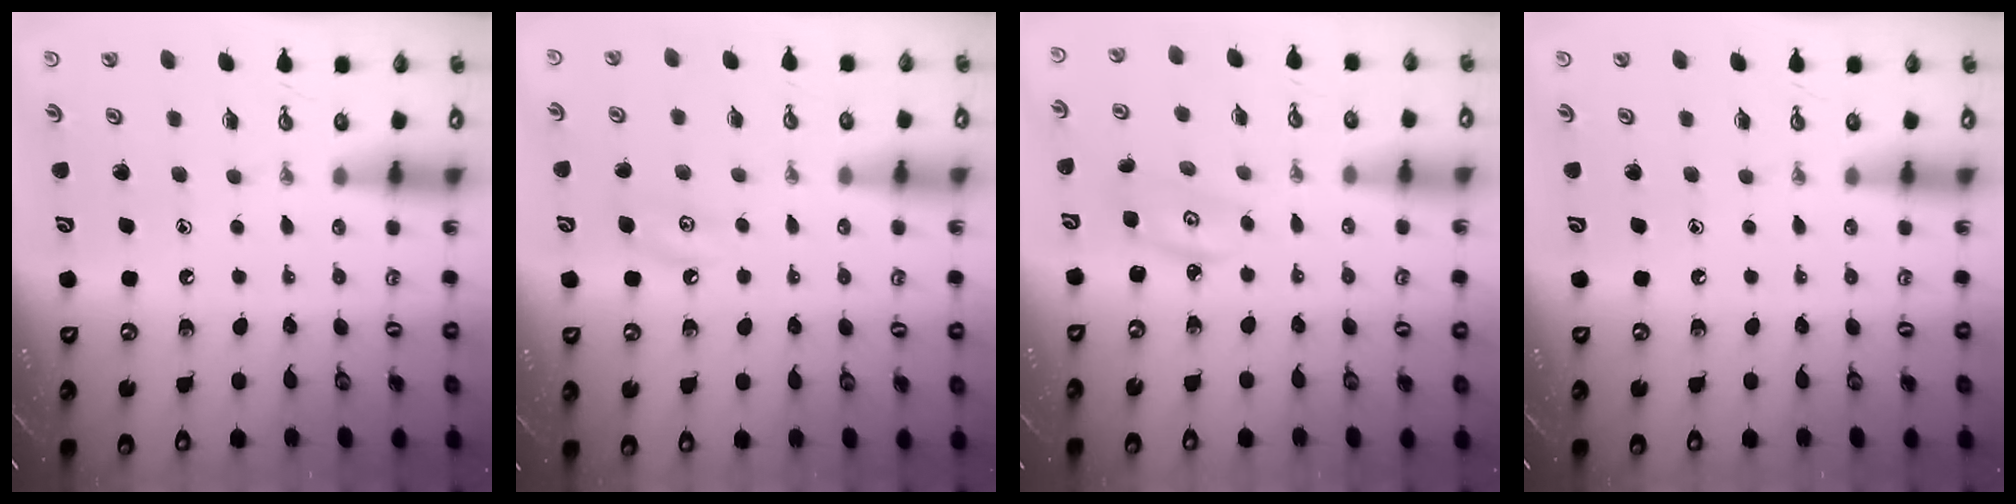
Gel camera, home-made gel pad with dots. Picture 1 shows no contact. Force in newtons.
{"total": 5.3, "press": 5.2, "slide": 0.4}
{"total": 2.6, "press": 2.6, "slide": 0.2}
{"total": 0.0}